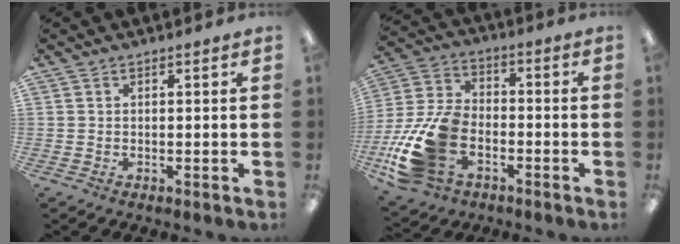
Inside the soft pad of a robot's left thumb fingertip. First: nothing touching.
{"total": 16.9, "force": [-6.3, 11.3, 10.9], "torque": [-0.235, 0.033, -0.103]}